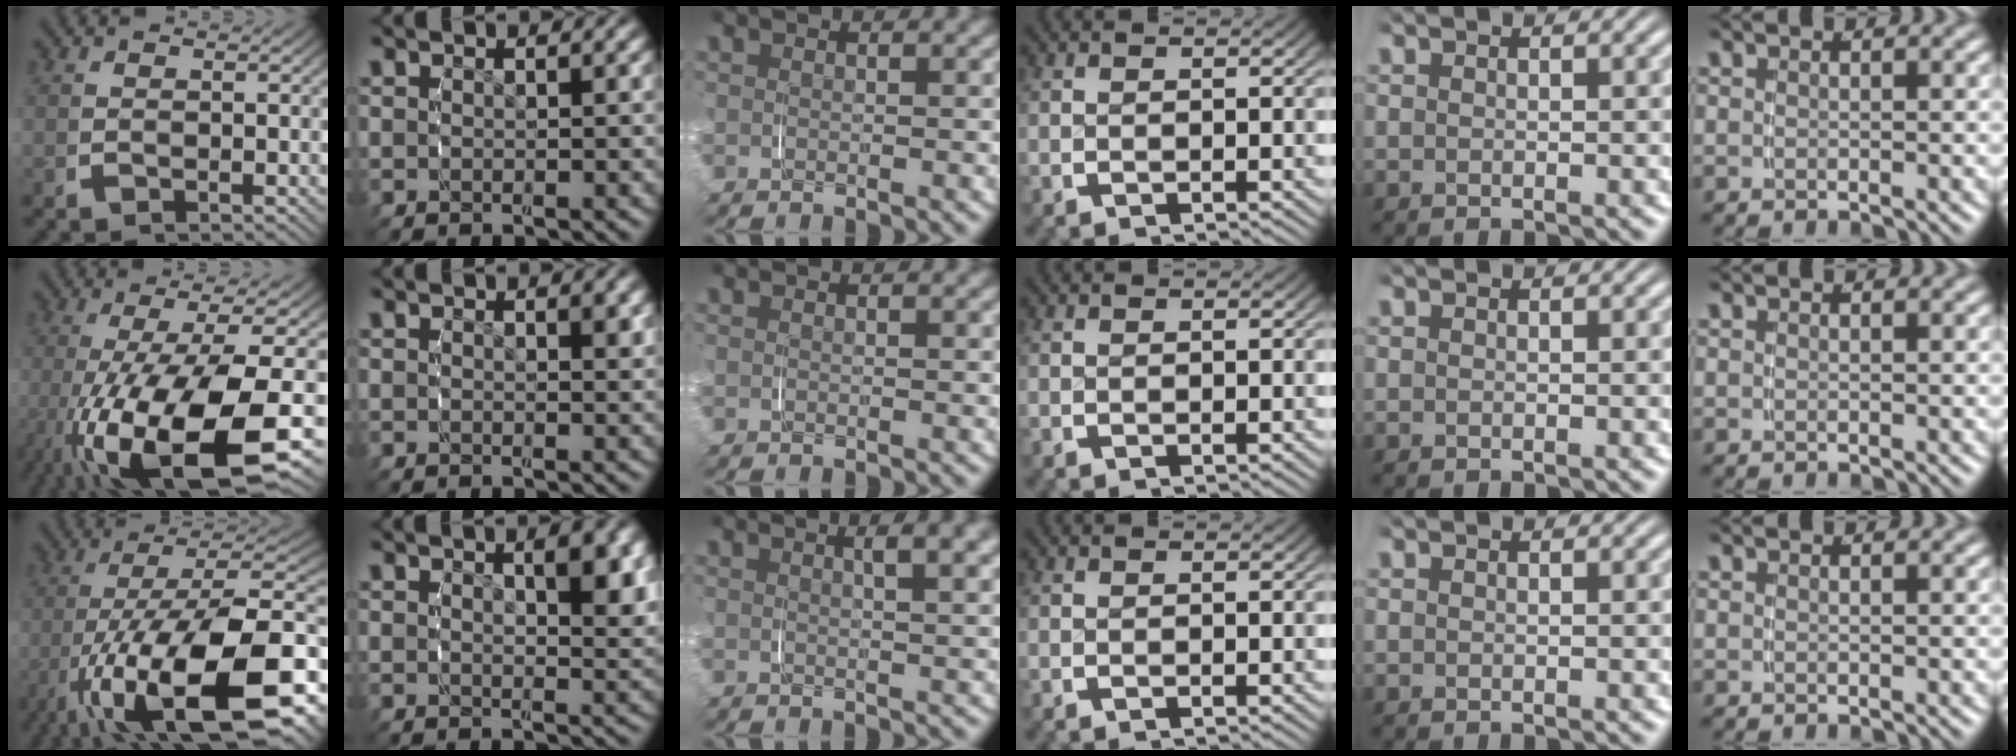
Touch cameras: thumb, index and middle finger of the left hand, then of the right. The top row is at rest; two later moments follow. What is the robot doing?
{"motion": "grasp_and_lifting", "object": "glasses case"}